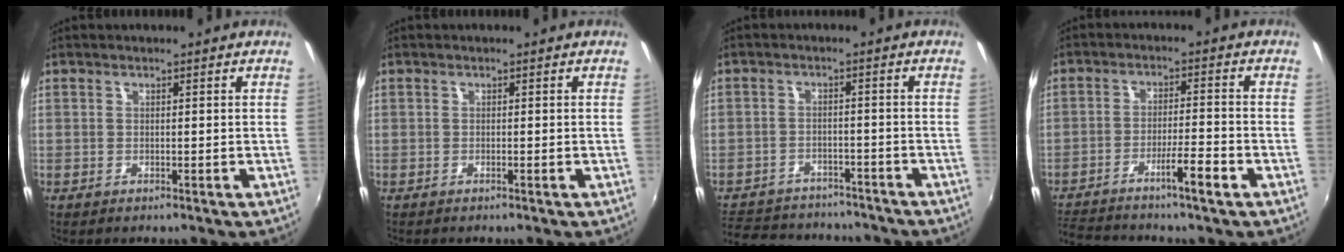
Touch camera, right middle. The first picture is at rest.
{"total": 0.0}
{"total": 14.5, "force": [-11.9, 7.1, 4.5], "torque": [-0.123, 0.031, -0.162]}
{"total": 7.6, "force": [-6.0, -0.1, 4.7], "torque": [-0.096, 0.004, -0.103]}